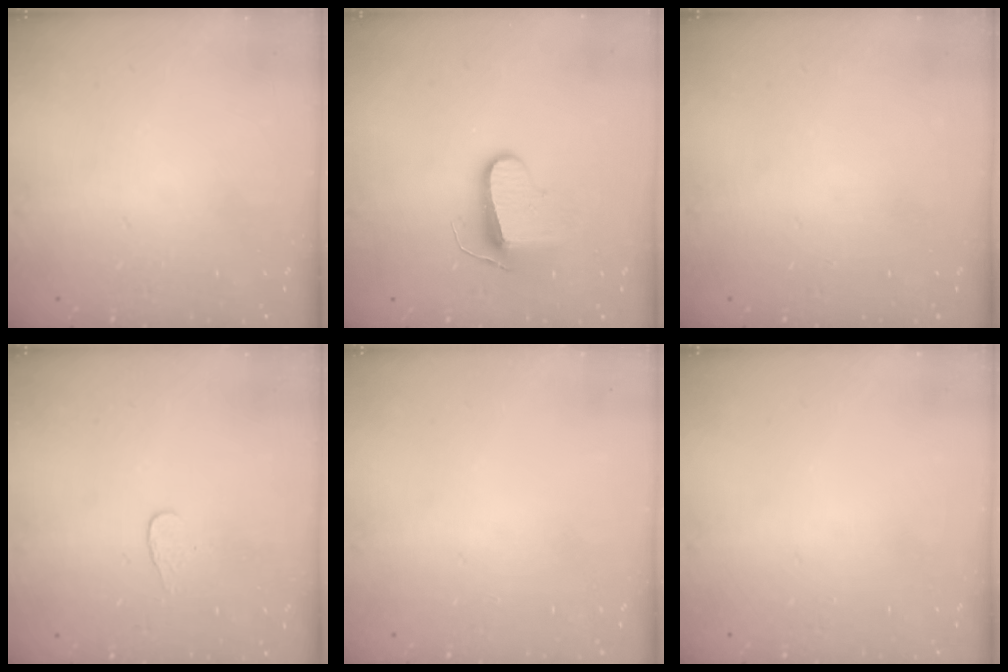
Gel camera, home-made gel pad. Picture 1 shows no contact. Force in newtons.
{"total": 9.0, "press": 9.0, "slide": 0.6}
{"total": 0.0}
{"total": 3.4, "press": 3.4, "slide": 0.3}
{"total": 0.0}
{"total": 0.0}